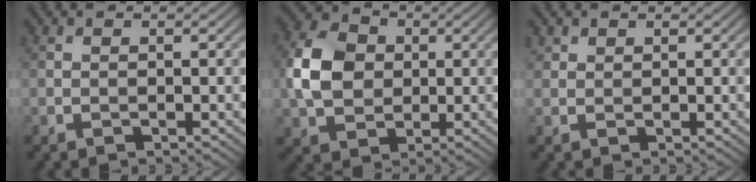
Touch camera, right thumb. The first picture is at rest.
{"total": 8.1, "force": [0.5, 6.4, 5.0], "torque": [-0.123, 0.013, 0.006]}
{"total": 1.2, "force": [0.9, 0.8, 0.2], "torque": [-0.006, 0.003, 0.022]}